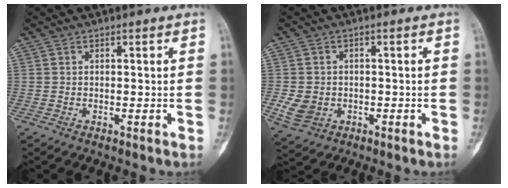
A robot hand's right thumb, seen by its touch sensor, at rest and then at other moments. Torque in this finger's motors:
{"motor_torque": [-0.27, 0.36, 0.06, -0.33, -0.01]}